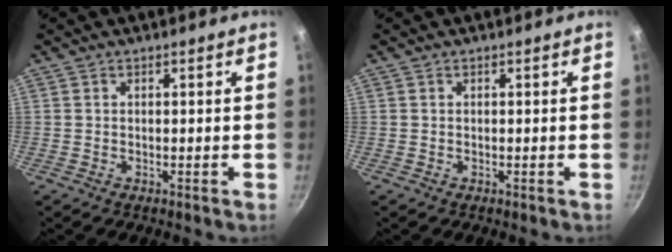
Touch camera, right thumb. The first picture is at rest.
{"total": 0.0}